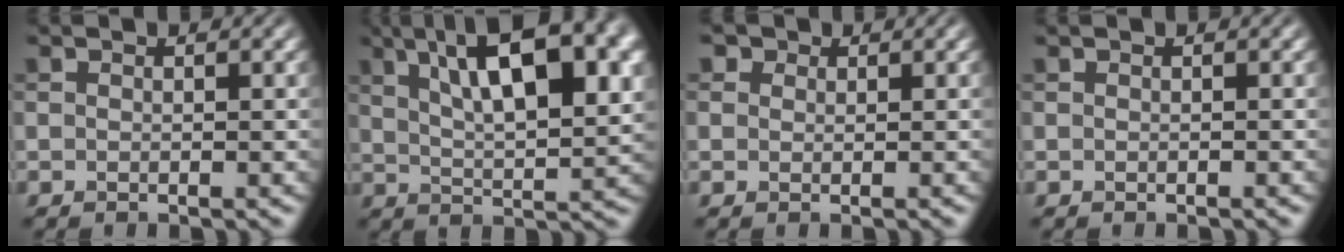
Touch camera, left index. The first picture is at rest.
{"total": 13.8, "force": [6.3, 4.7, 11.3], "torque": [-0.169, 0.019, 0.091]}
{"total": 1.9, "force": [1.1, 1.3, 0.6], "torque": [-0.009, 0.002, 0.002]}
{"total": 0.0}